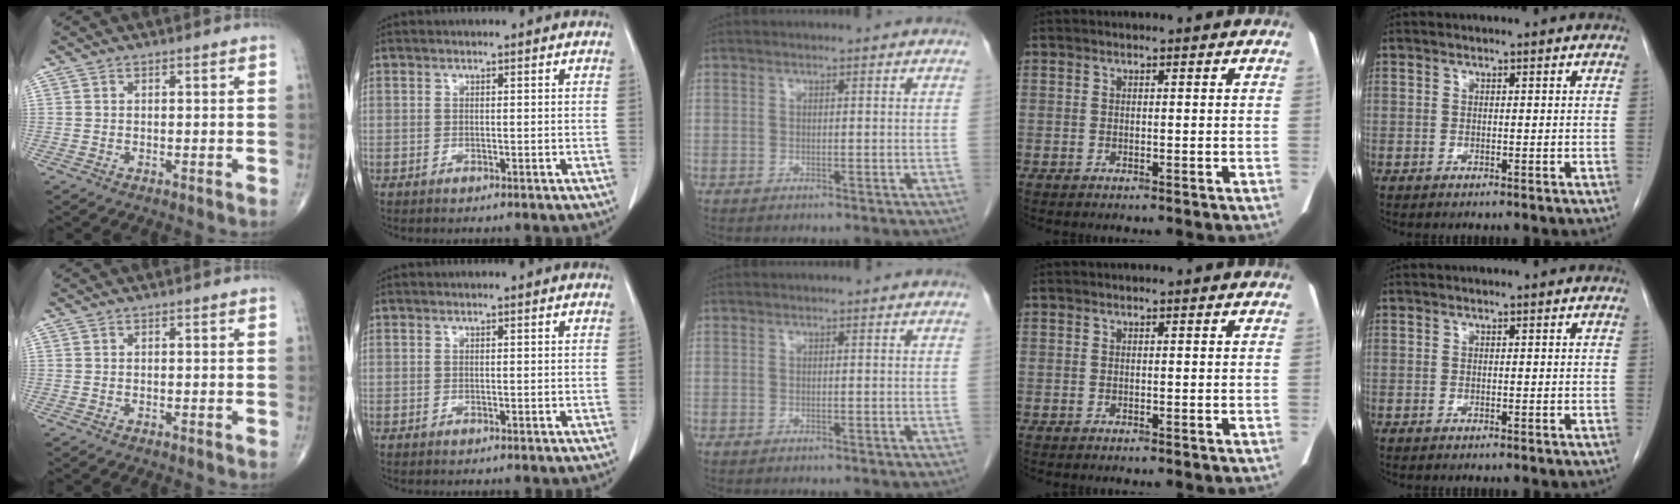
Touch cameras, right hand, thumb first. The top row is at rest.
{}